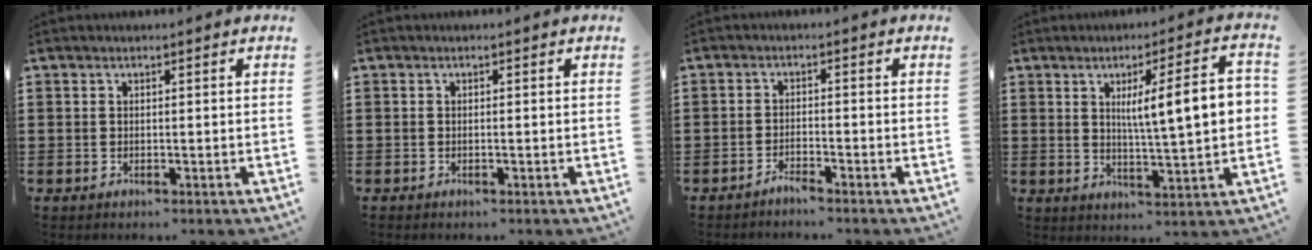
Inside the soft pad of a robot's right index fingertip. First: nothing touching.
{"total": 0.0}
{"total": 1.8, "force": [-1.8, -0.3, 0.1], "torque": [-0.004, 0.004, -0.035]}
{"total": 10.0, "force": [1.9, 1.7, 9.6], "torque": [-0.156, 0.000, 0.021]}